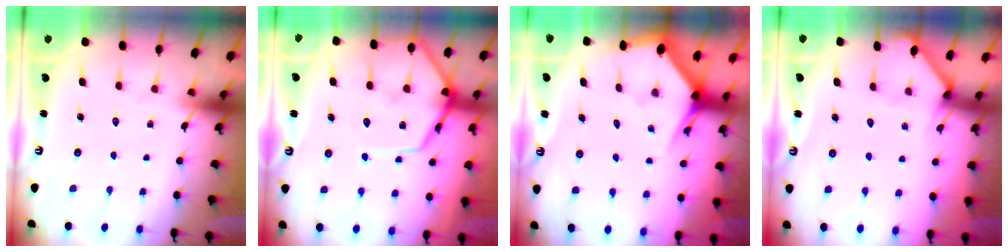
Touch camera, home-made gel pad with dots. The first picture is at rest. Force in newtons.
{"total": 10.6, "press": 10.5, "slide": 1.1}
{"total": 2.9, "press": 2.9, "slide": 0.2}
{"total": 2.2, "press": 2.2, "slide": 0.3}